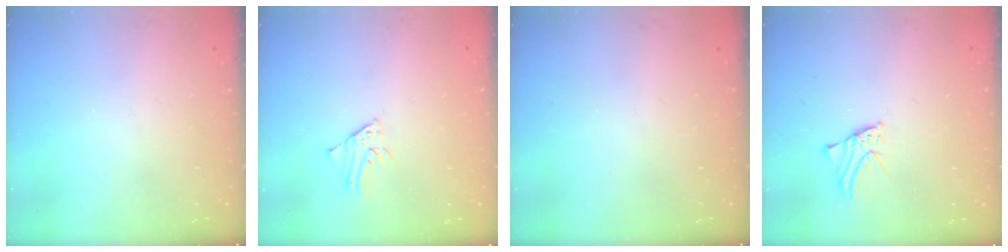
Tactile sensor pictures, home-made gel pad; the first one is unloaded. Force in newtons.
{"total": 1.9, "press": 1.9, "slide": 0.1}
{"total": 0.0}
{"total": 1.8, "press": 1.8, "slide": 0.1}